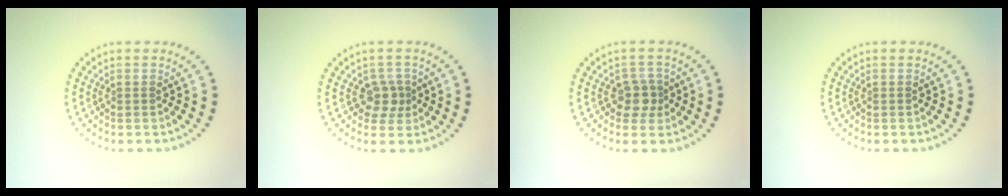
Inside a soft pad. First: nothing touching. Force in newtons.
{"total": 1.9, "press": 1.7, "slide": 1.0}
{"total": 2.3, "press": 1.9, "slide": 1.2}
{"total": 0.0}